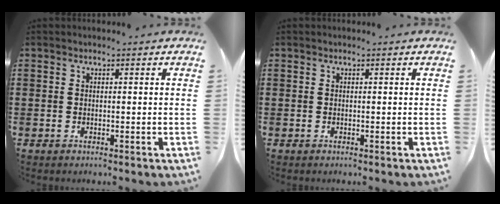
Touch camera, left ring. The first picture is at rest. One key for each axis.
{"total": 0.0}